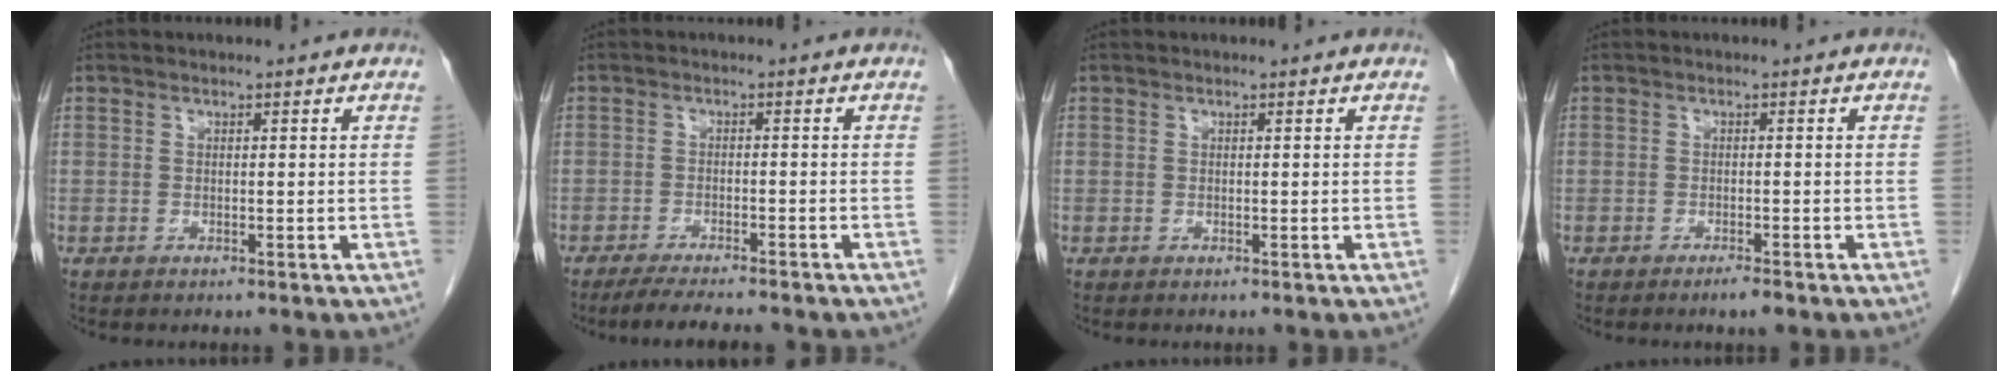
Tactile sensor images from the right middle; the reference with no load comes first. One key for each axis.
{"total": 7.9, "fx": -6.8, "fy": 0.8, "fz": 4.0, "tx": -0.060, "ty": -0.015, "tz": -0.102}
{"total": 0.0}
{"total": 1.7, "fx": -1.3, "fy": 0.1, "fz": 1.1, "tx": -0.020, "ty": -0.002, "tz": -0.020}